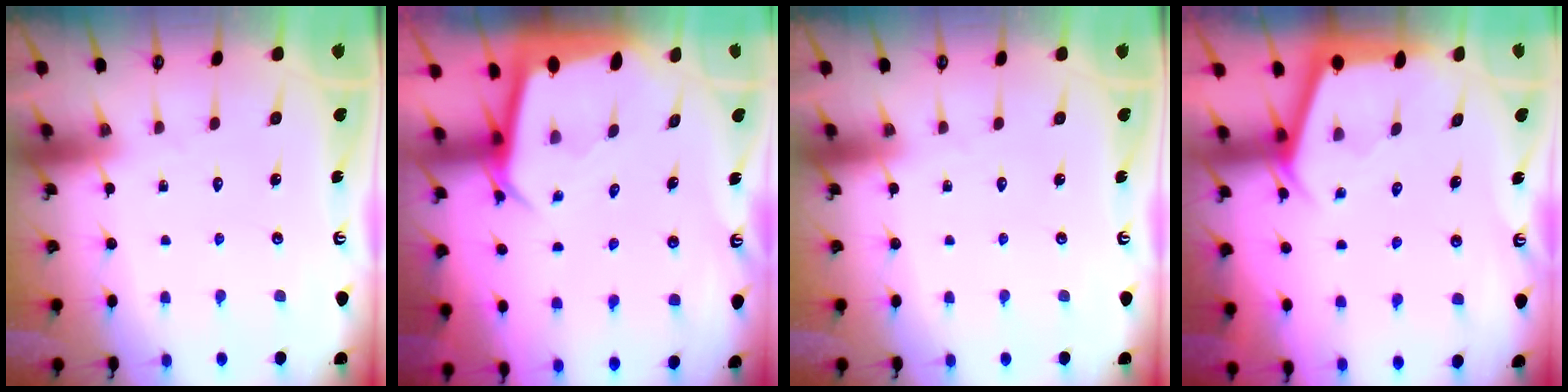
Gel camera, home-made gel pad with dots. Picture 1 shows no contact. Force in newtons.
{"total": 3.4, "press": 3.4, "slide": 0.3}
{"total": 0.0}
{"total": 2.9, "press": 2.9, "slide": 0.3}